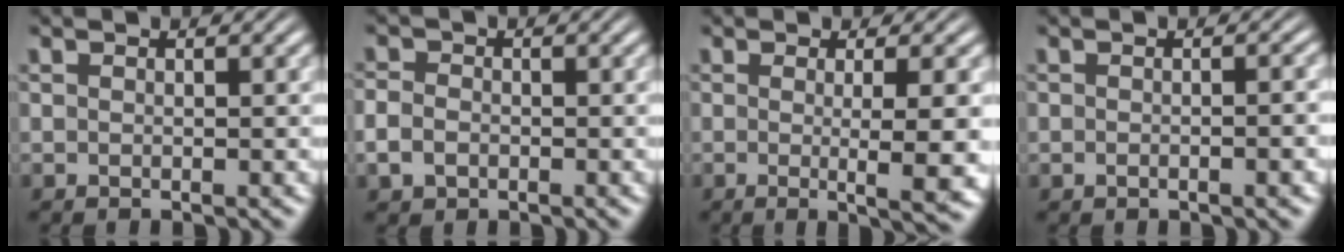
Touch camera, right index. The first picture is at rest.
{"total": 2.4, "force": [-0.9, 2.0, 1.0], "torque": [-0.032, -0.010, -0.012]}
{"total": 5.3, "force": [-1.0, 0.2, 5.2], "torque": [-0.072, -0.011, -0.015]}
{"total": 1.1, "force": [-0.6, 0.3, 0.9], "torque": [-0.022, 0.002, -0.010]}